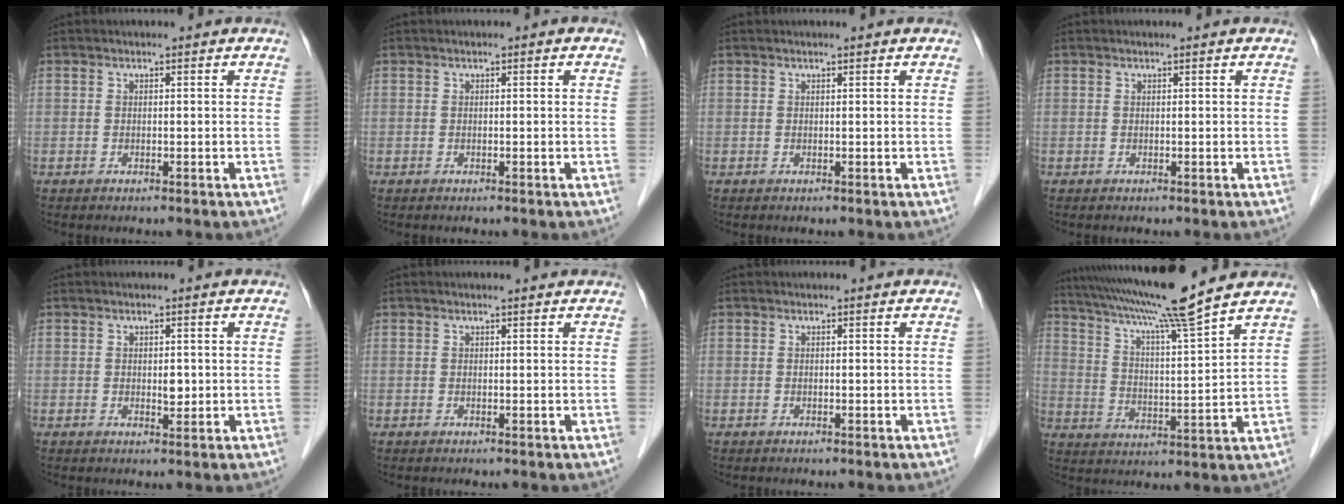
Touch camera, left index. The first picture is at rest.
{"total": 0.5, "force": [0.2, 0.1, 0.5], "torque": [-0.009, 0.006, 0.002]}
{"total": 0.9, "force": [0.8, -0.1, 0.5], "torque": [-0.009, 0.010, 0.015]}
{"total": 0.0}
{"total": 1.6, "force": [0.1, 0.9, 1.3], "torque": [-0.017, -0.001, 0.003]}
{"total": 1.2, "force": [1.0, 0.0, 0.7], "torque": [-0.011, 0.011, 0.016]}
{"total": 0.0}
{"total": 14.2, "force": [11.9, -2.2, 7.5], "torque": [-0.134, -0.004, 0.192]}